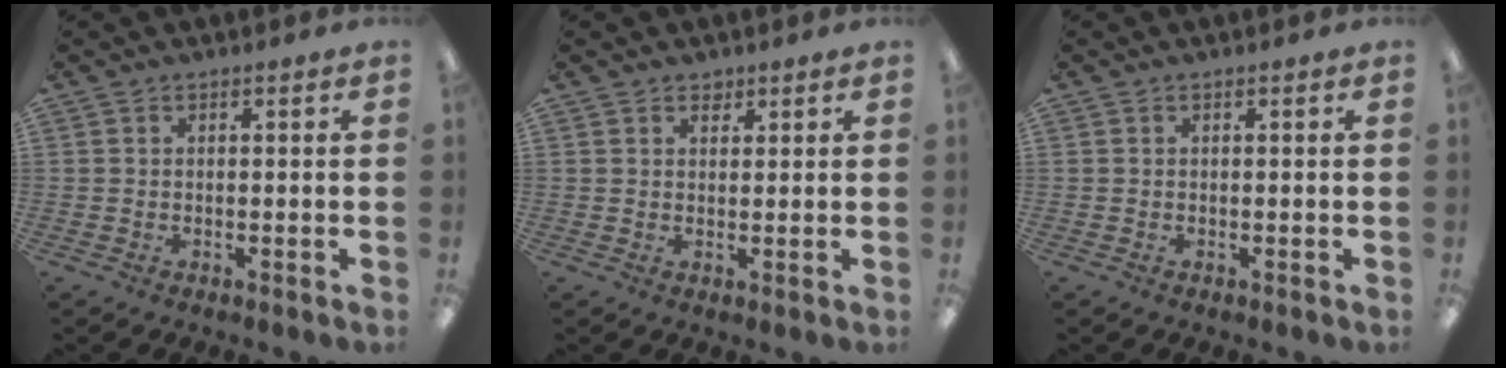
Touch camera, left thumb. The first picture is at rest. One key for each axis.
{"total": 1.7, "fx": 1.5, "fy": 0.8, "fz": 0.3, "tx": 0.002, "ty": -0.004, "tz": 0.026}
{"total": 0.0}